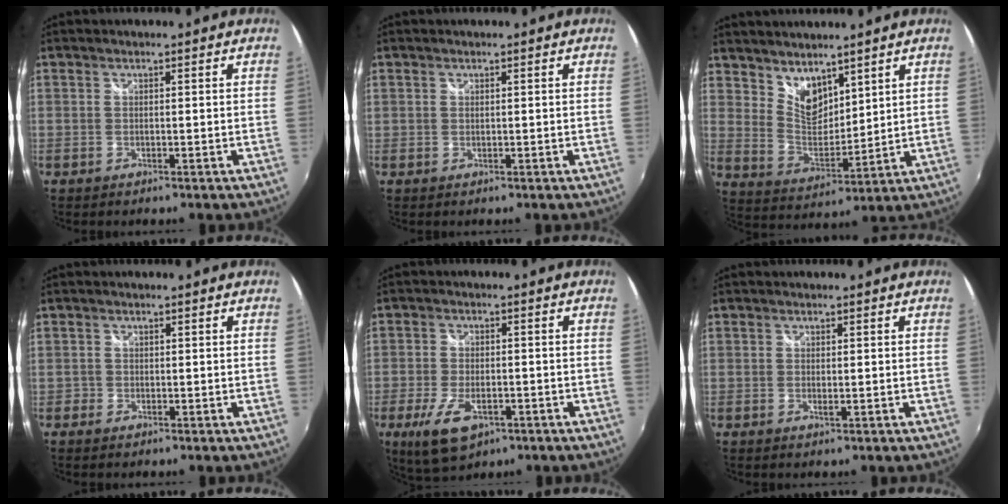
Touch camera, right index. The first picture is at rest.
{"total": 0.0}
{"total": 8.3, "force": [6.3, 4.2, 3.3], "torque": [-0.048, -0.003, 0.128]}
{"total": 1.0, "force": [-0.5, 0.8, 0.0], "torque": [-0.001, 0.003, -0.009]}
{"total": 9.6, "force": [-4.7, 4.7, 7.0], "torque": [-0.155, -0.021, -0.078]}
{"total": 0.7, "force": [0.0, 0.2, 0.7], "torque": [-0.013, -0.002, -0.003]}